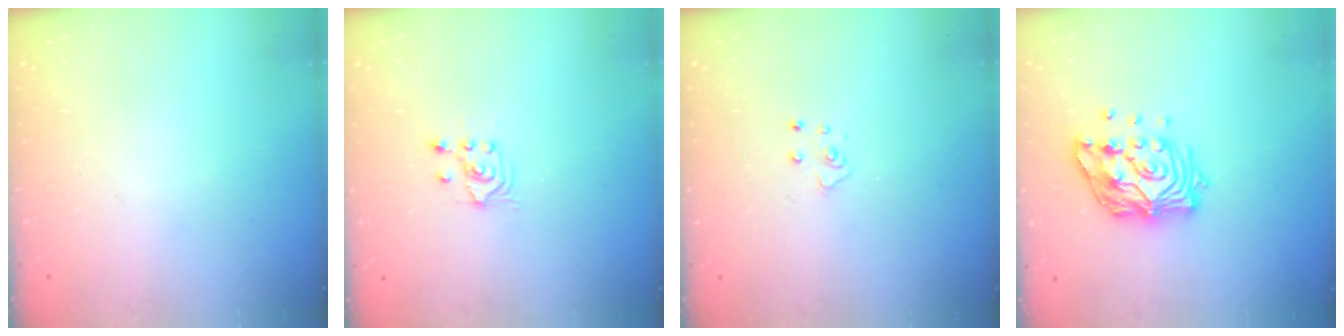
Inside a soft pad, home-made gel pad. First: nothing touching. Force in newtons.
{"total": 2.5, "press": 2.4, "slide": 0.7}
{"total": 4.0, "press": 4.0, "slide": 0.3}
{"total": 15.1, "press": 15.0, "slide": 1.4}